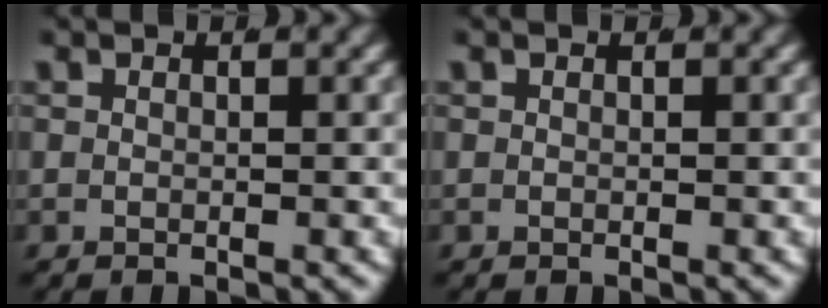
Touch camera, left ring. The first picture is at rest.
{"total": 0.0}